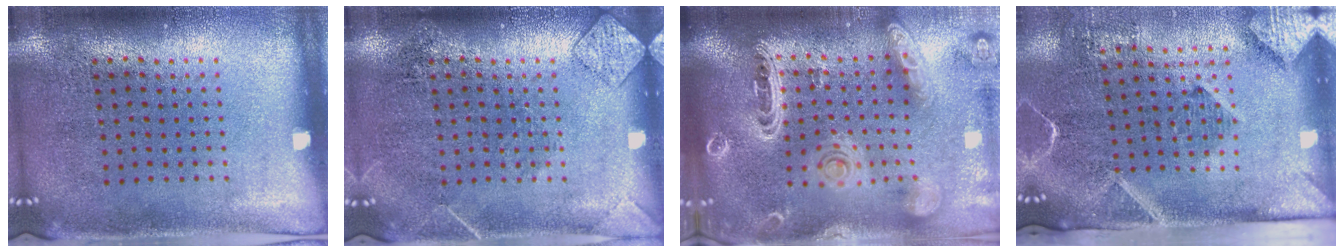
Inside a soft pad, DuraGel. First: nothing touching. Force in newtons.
{"total": 1.6, "press": 1.6, "slide": 0.2}
{"total": 2.8, "press": 2.4, "slide": 1.4}
{"total": 2.8, "press": 2.1, "slide": 1.9}